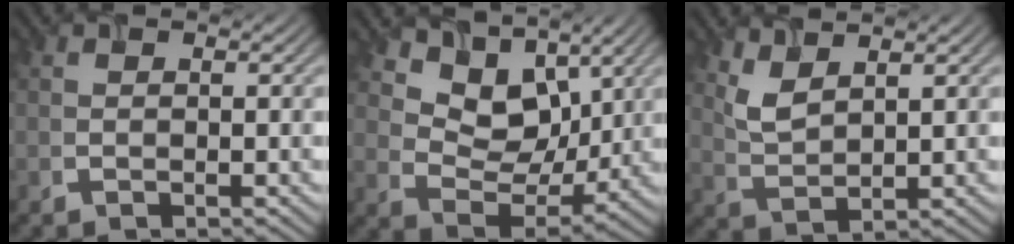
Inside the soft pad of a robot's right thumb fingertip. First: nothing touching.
{"total": 9.8, "force": [5.6, 6.1, 5.2], "torque": [-0.110, -0.012, 0.104]}
{"total": 3.9, "force": [2.8, 1.4, 2.4], "torque": [-0.070, -0.005, 0.065]}